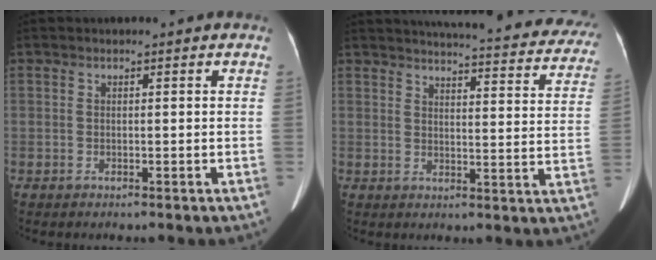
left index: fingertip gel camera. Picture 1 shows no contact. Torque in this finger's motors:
{"motor_torque": [0.89, -1.25, 0.36, 0.07]}